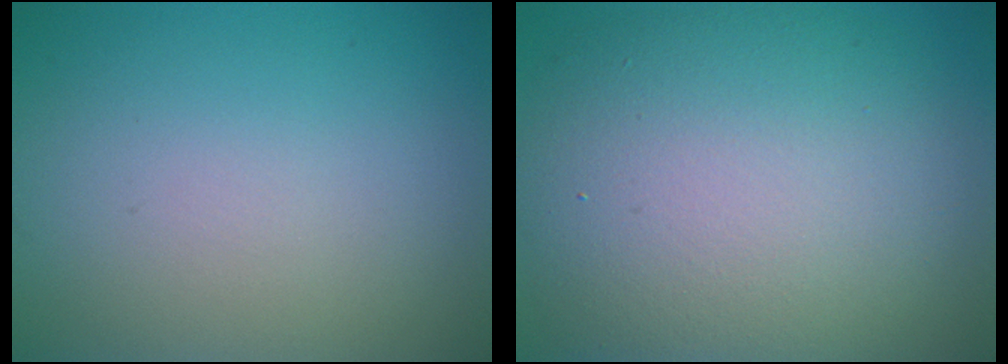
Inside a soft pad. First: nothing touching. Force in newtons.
{"total": 12.3, "press": 12.3, "slide": 0.9}